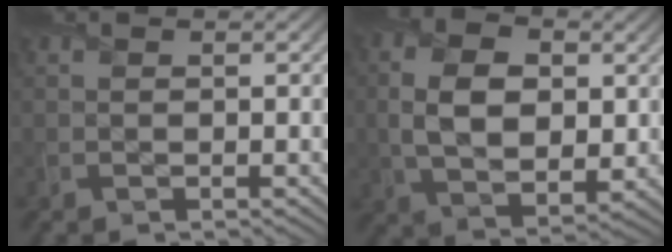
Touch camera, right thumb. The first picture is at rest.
{"total": 9.2, "force": [0.8, 5.8, 7.1], "torque": [-0.159, -0.004, 0.012]}